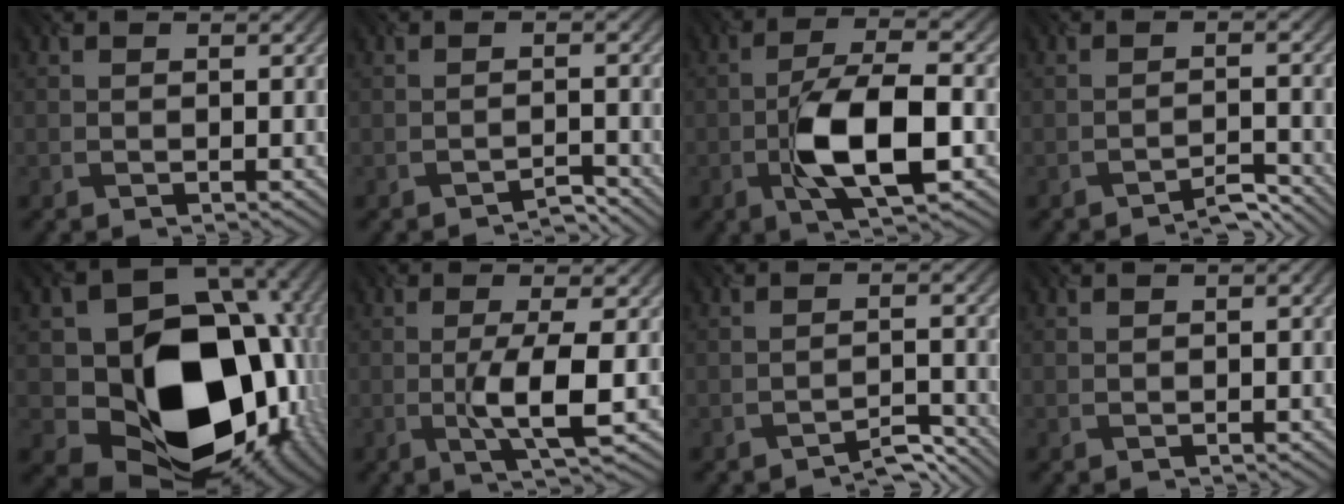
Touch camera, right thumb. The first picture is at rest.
{"total": 2.3, "force": [-2.3, -0.1, -0.3], "torque": [0.009, 0.006, -0.043]}
{"total": 9.6, "force": [-3.0, 3.5, 8.5], "torque": [-0.157, 0.005, -0.054]}
{"total": 3.3, "force": [-3.3, 0.1, 0.4], "torque": [-0.003, 0.011, -0.056]}
{"total": 18.8, "force": [-2.2, 14.8, 11.4], "torque": [-0.179, -0.056, 0.008]}
{"total": 5.3, "force": [-1.1, 0.8, 5.1], "torque": [-0.097, 0.005, -0.018]}
{"total": 3.6, "force": [-3.6, 0.2, 0.2], "torque": [-0.005, 0.007, -0.055]}
{"total": 1.6, "force": [0.4, 0.8, 1.3], "torque": [-0.010, 0.006, -0.004]}